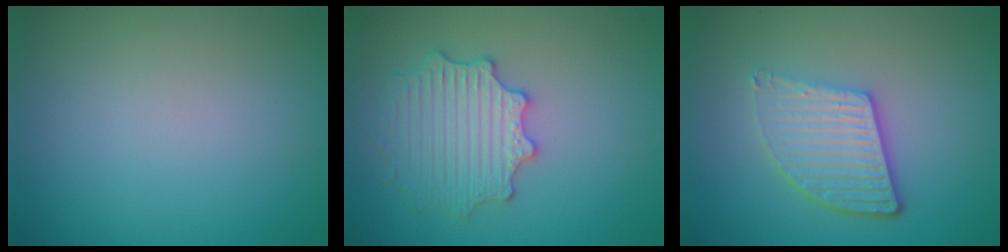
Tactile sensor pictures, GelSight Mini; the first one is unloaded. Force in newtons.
{"total": 3.6, "press": 3.6, "slide": 0.6}
{"total": 4.7, "press": 3.6, "slide": 3.1}